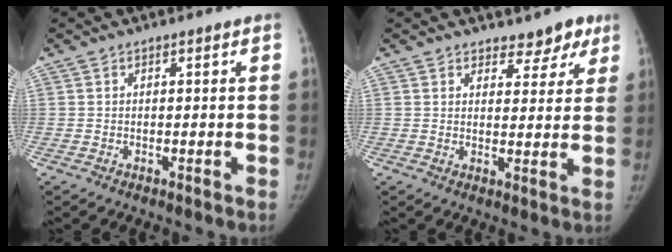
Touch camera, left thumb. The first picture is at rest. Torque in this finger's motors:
{"motor_torque": [0.01, 0.04, -0.03, 0.07, -0.01]}